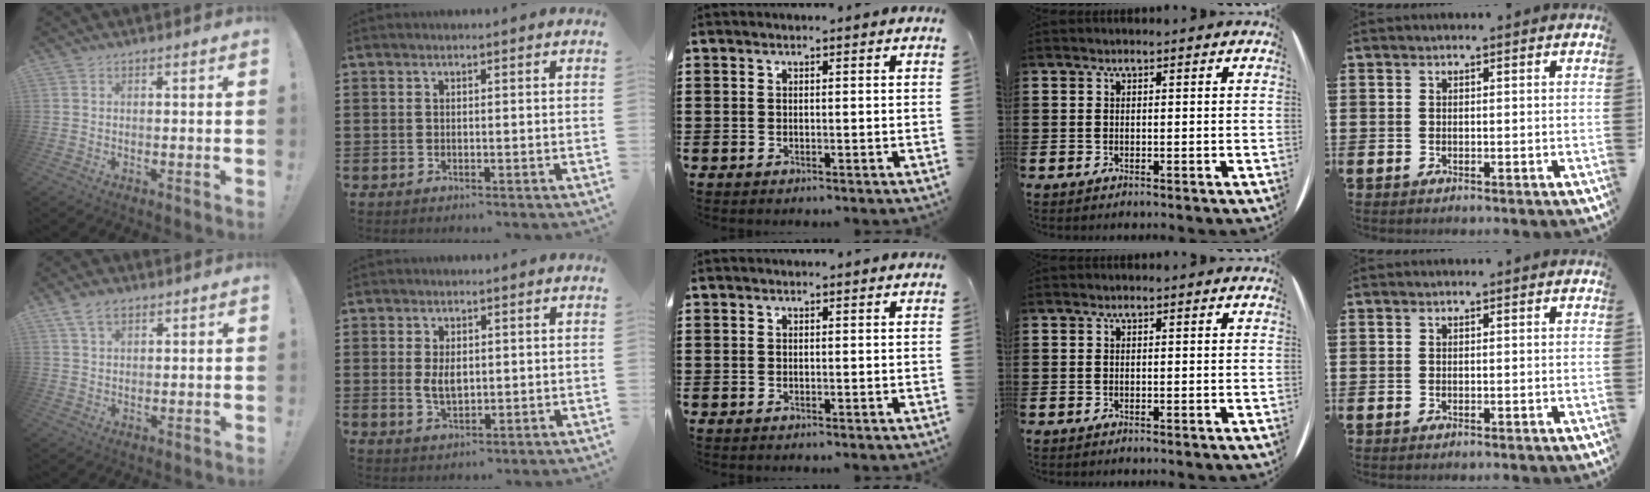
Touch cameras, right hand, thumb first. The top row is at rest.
{"thumb": {"total": 5.7, "force": [3.4, 3.1, 3.3], "torque": [-0.058, -0.006, 0.064]}, "index": {"total": 3.3, "force": [0.3, 1.9, 2.7], "torque": [-0.047, 0.003, 0.004]}}